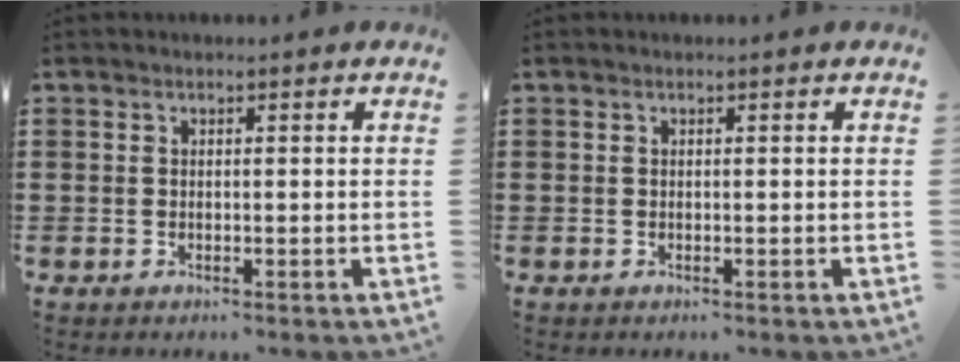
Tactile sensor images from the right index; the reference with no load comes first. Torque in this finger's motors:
{"motor_torque": [1.65, 0.49, 0.00, 0.00]}